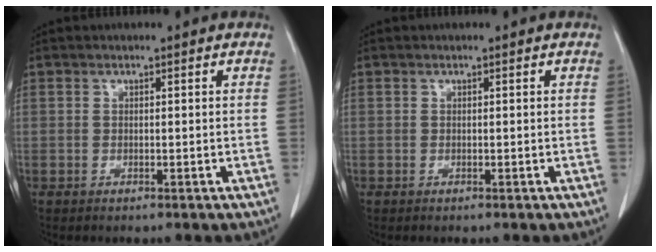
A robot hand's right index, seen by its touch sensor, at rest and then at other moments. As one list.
[{"total": 0.0}]